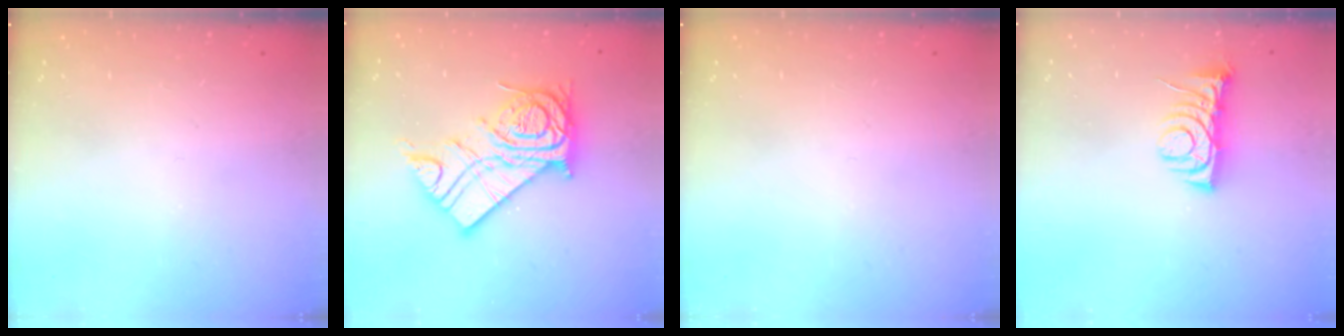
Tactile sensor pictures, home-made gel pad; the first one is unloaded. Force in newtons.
{"total": 20.0, "press": 19.9, "slide": 1.9}
{"total": 0.0}
{"total": 8.3, "press": 8.2, "slide": 1.2}